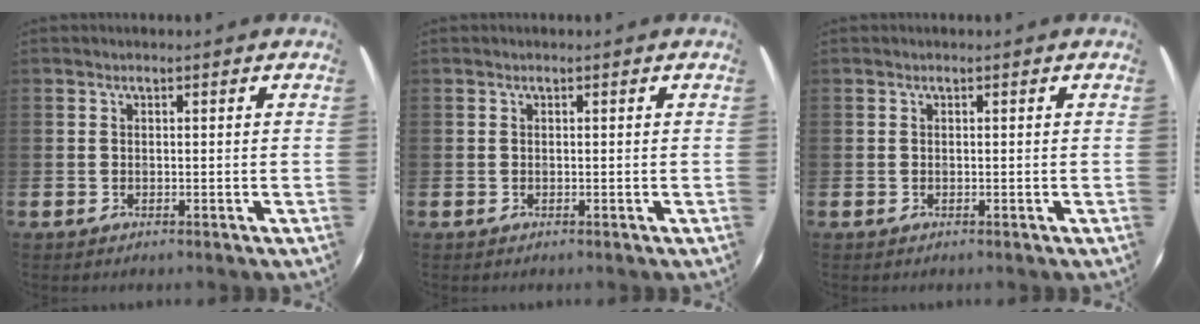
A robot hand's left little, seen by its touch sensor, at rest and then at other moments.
{"total": 0.0}
{"total": 0.0}